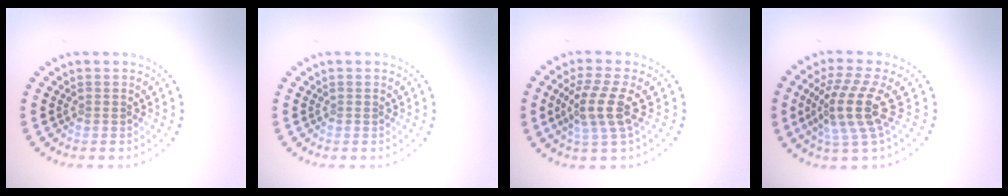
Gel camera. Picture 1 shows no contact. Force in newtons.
{"total": 0.0}
{"total": 3.6, "press": 3.0, "slide": 1.9}
{"total": 4.4, "press": 3.3, "slide": 2.8}